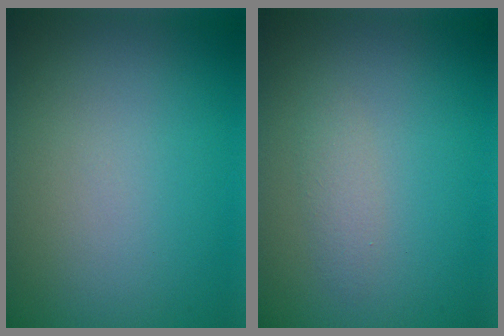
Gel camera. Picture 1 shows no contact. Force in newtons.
{"total": 1.1, "press": 1.1, "slide": 0.0}